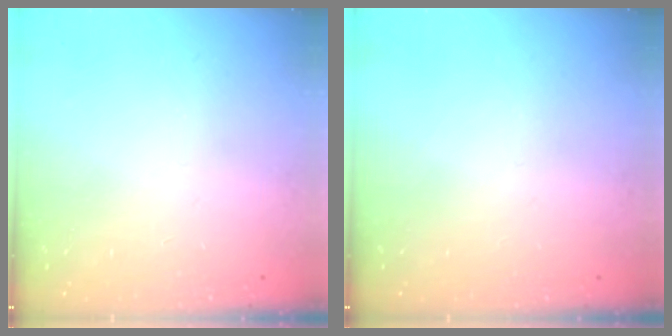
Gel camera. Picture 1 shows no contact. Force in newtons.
{"total": 0.0}